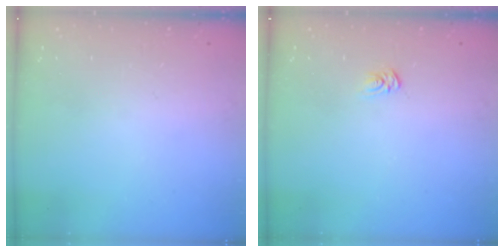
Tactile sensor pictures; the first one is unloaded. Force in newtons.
{"total": 2.5, "press": 2.5, "slide": 0.1}